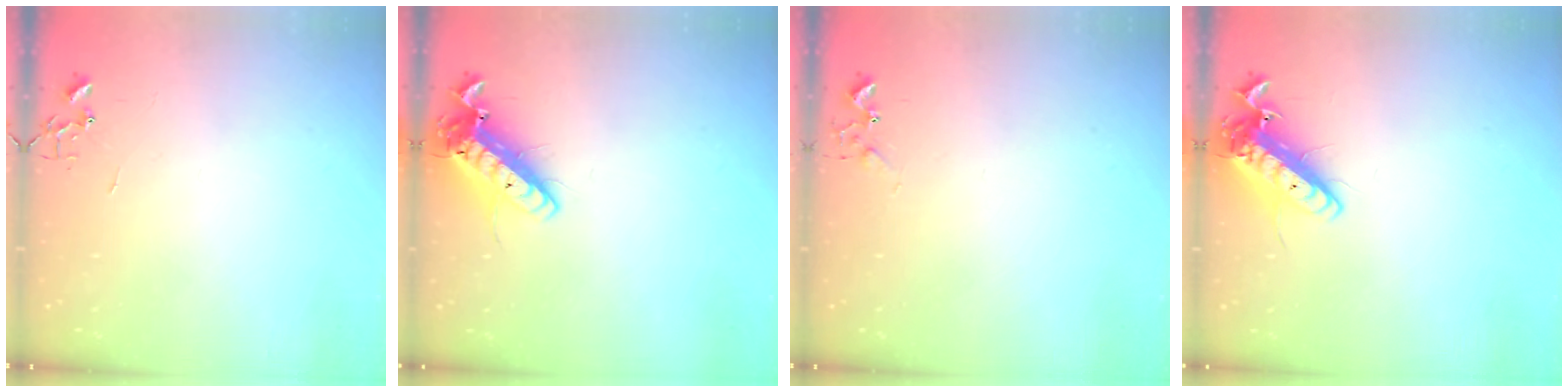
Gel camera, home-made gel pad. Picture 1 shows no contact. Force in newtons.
{"total": 14.7, "press": 14.4, "slide": 2.9}
{"total": 5.2, "press": 5.2, "slide": 0.6}
{"total": 14.0, "press": 13.7, "slide": 2.8}